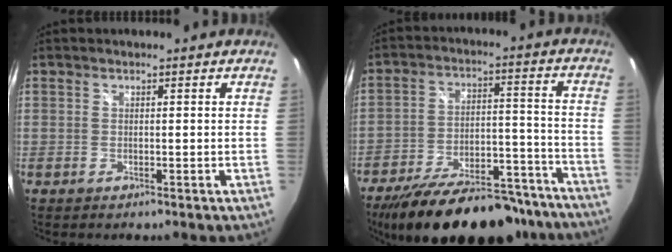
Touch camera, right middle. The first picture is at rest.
{"total": 26.9, "force": [-21.8, 9.8, 12.4], "torque": [-0.220, 0.002, -0.292]}